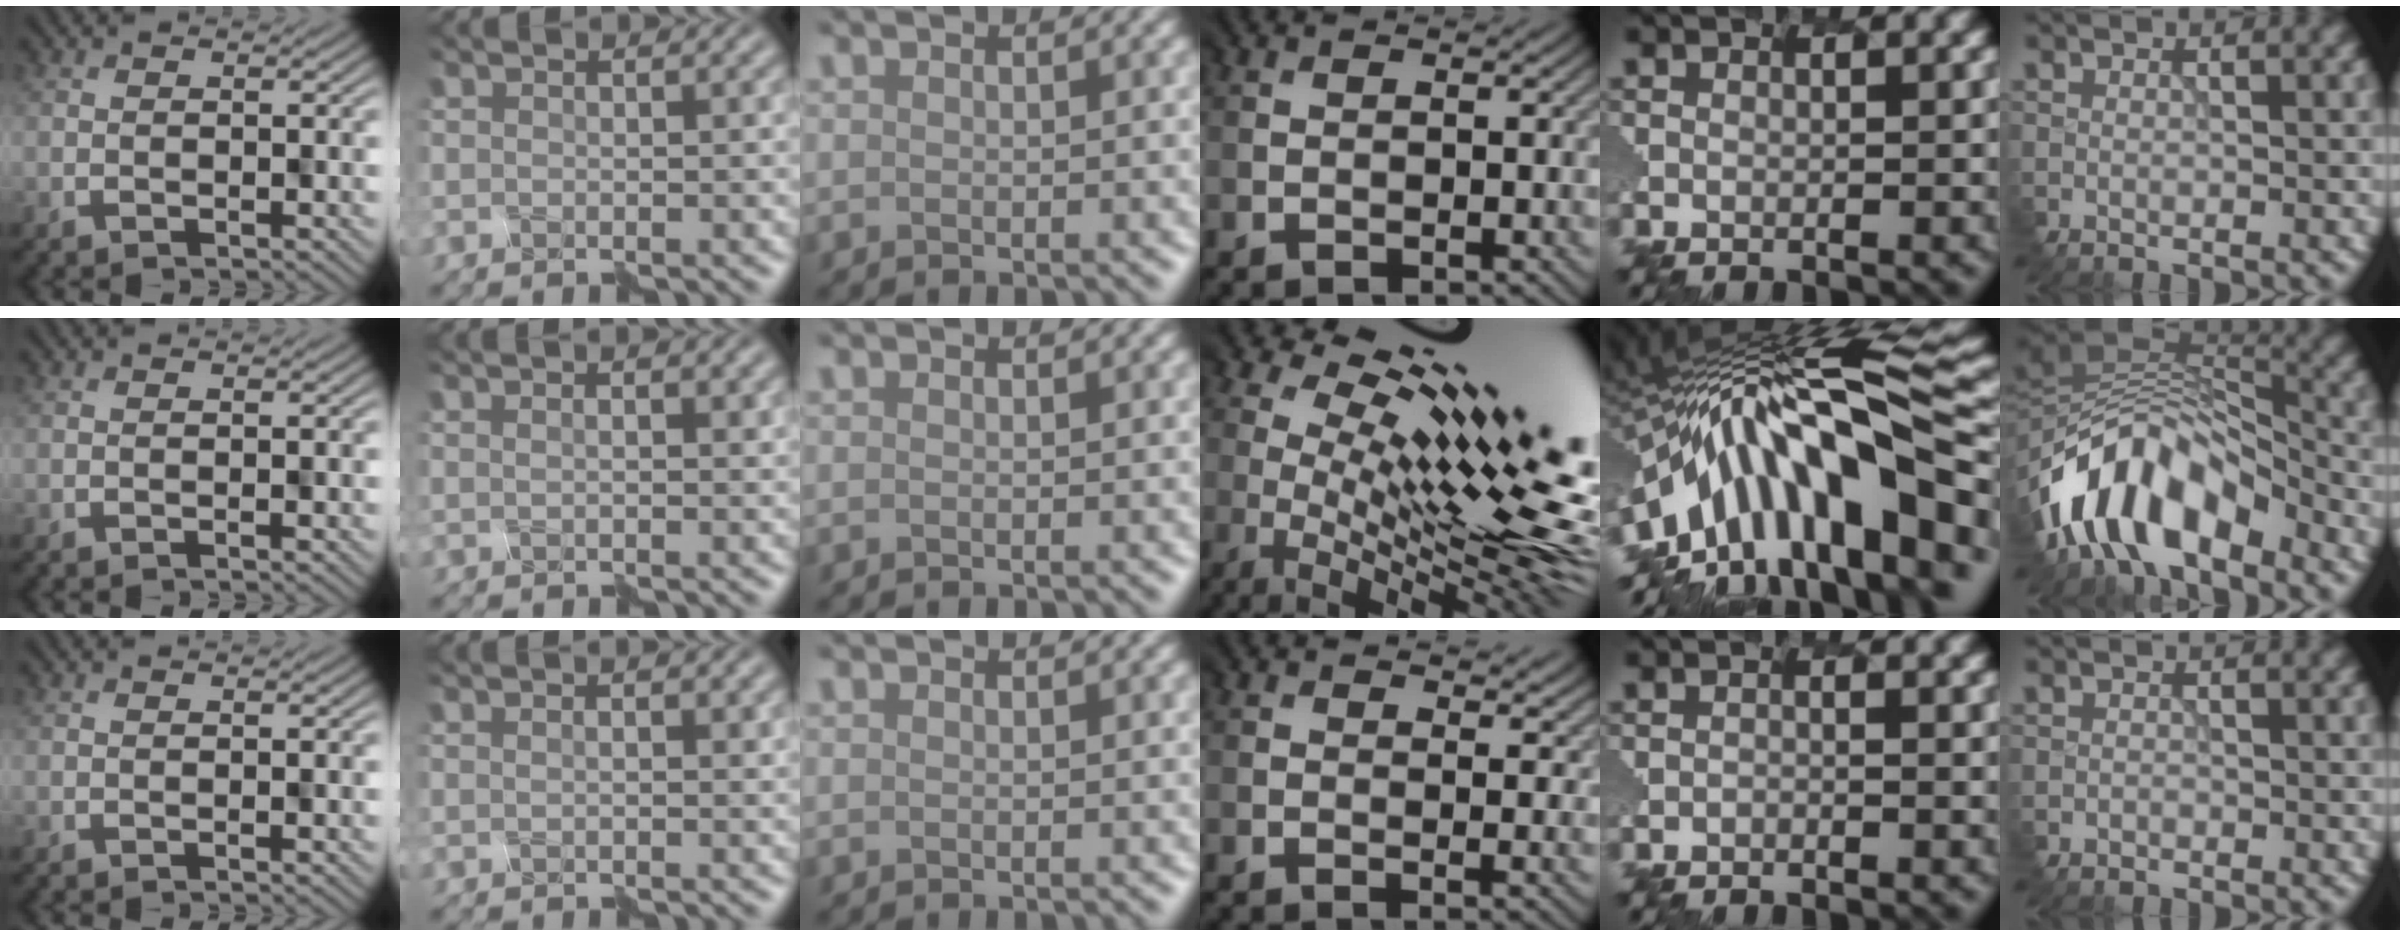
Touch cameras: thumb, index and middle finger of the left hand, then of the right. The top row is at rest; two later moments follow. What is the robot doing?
{"motion": "disassemble", "object": "hinged jar"}